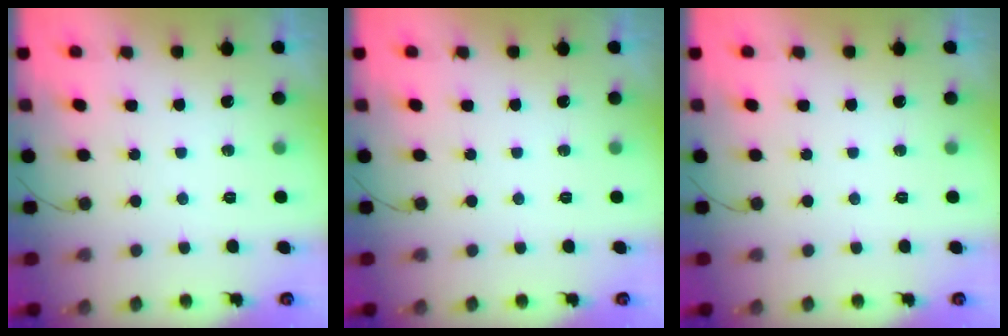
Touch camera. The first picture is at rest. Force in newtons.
{"total": 0.0}
{"total": 0.0}